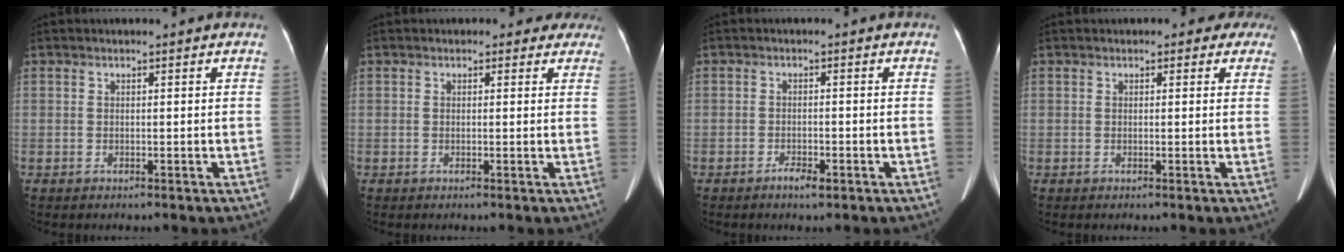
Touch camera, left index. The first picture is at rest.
{"total": 3.1, "force": [2.4, 1.9, 0.3], "torque": [0.017, -0.004, 0.008]}
{"total": 2.0, "force": [-1.3, 0.6, 1.4], "torque": [-0.025, -0.001, -0.020]}
{"total": 3.2, "force": [2.3, 2.1, 1.0], "torque": [0.009, 0.003, 0.009]}